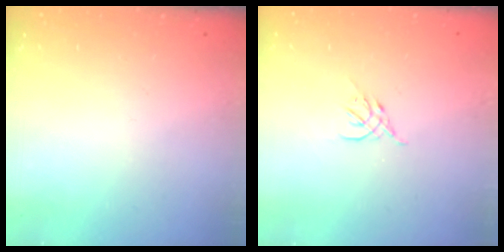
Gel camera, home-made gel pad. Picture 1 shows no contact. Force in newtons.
{"total": 2.6, "press": 2.5, "slide": 0.8}